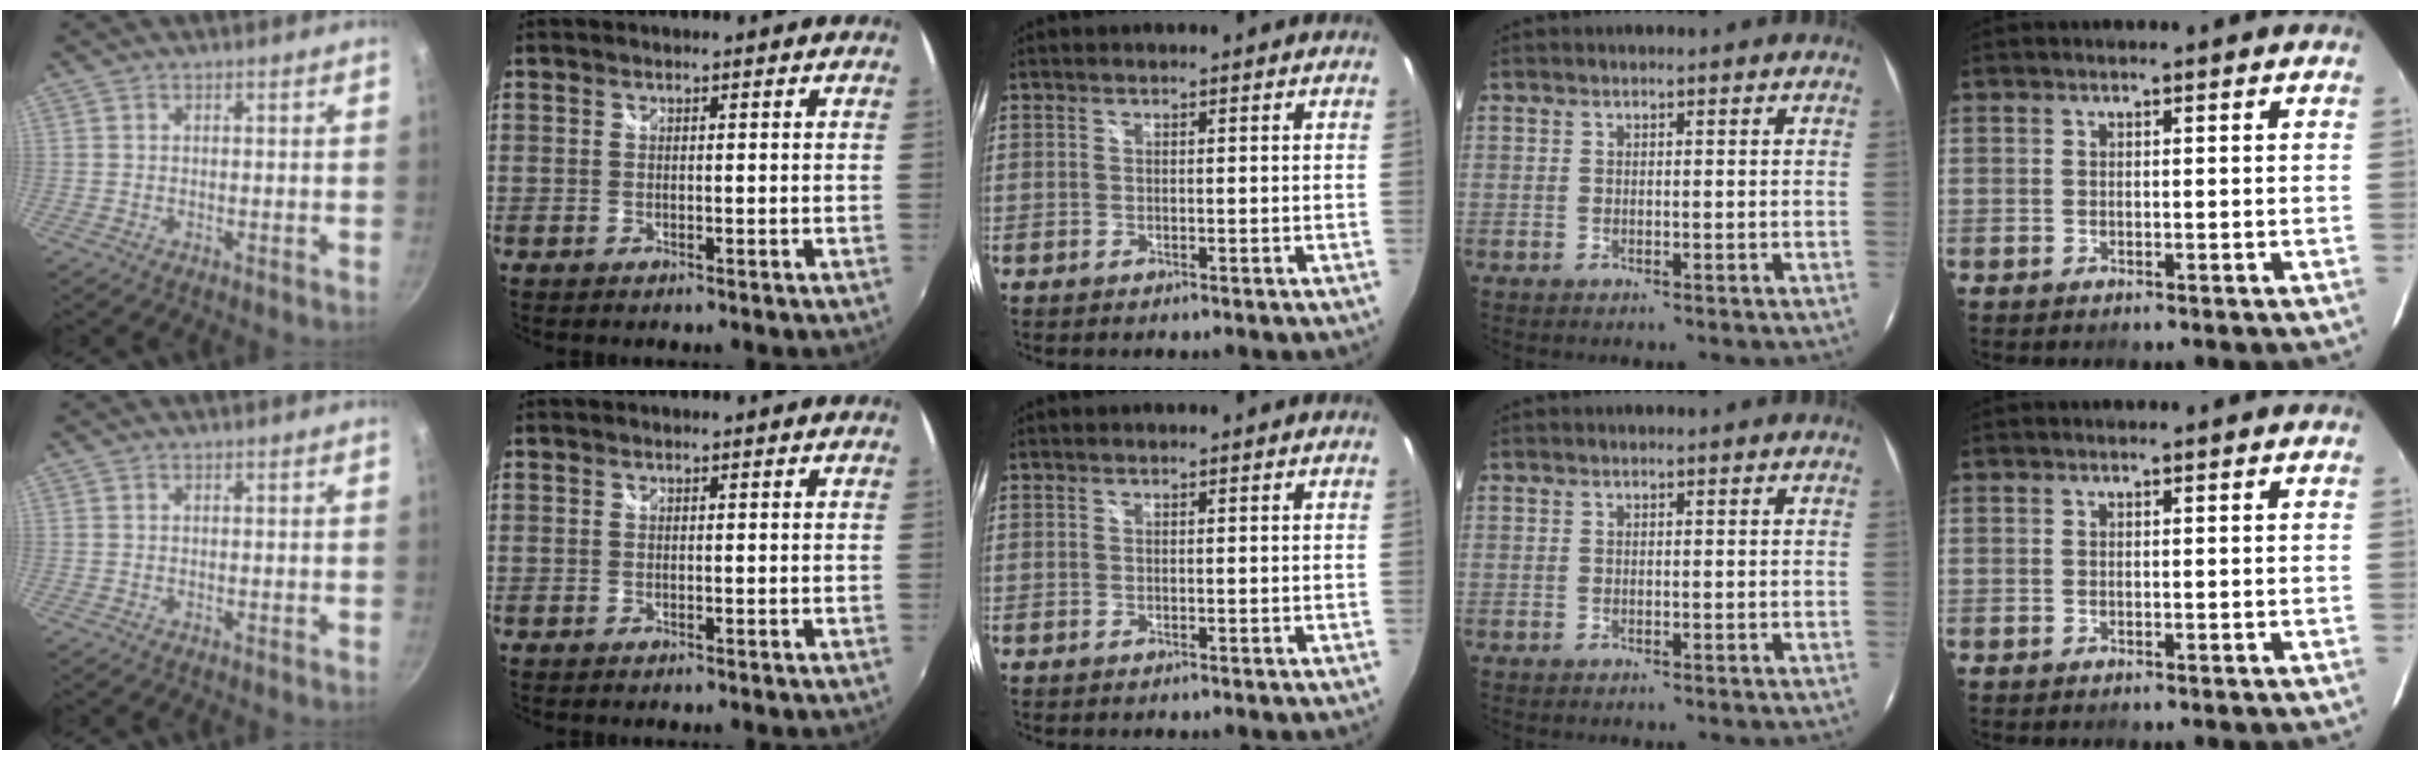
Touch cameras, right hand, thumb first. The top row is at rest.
{}